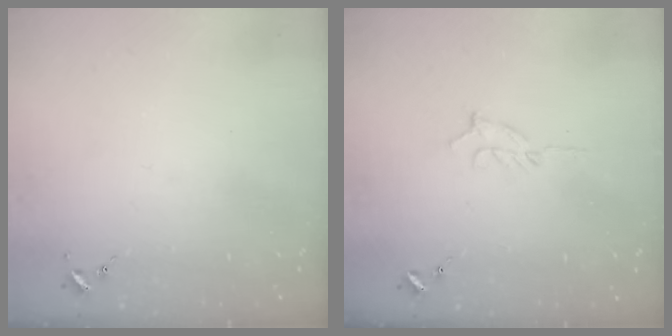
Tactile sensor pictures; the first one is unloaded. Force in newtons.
{"total": 5.0, "press": 5.0, "slide": 0.6}